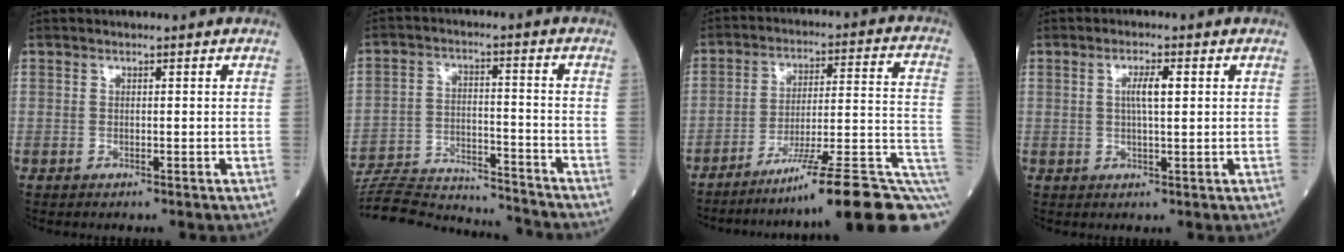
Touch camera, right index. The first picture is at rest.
{"total": 20.0, "force": [-19.2, 2.2, 5.0], "torque": [-0.118, -0.004, -0.290]}
{"total": 18.8, "force": [-11.3, 0.9, 15.0], "torque": [-0.151, 0.020, -0.168]}
{"total": 3.3, "force": [0.7, 0.4, 3.2], "torque": [-0.061, 0.004, 0.012]}